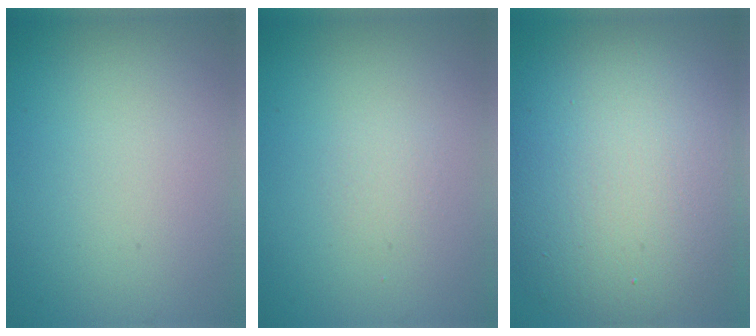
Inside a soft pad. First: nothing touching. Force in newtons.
{"total": 0.0}
{"total": 12.6, "press": 12.5, "slide": 0.9}